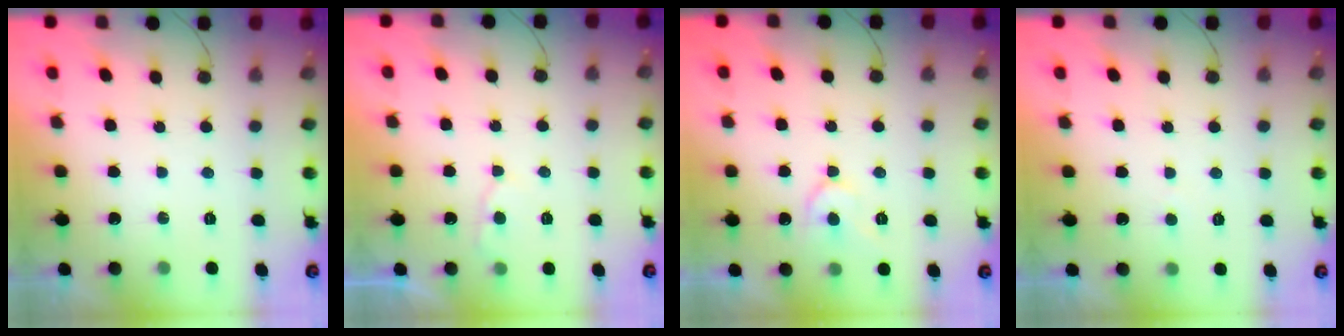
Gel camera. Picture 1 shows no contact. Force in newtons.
{"total": 3.7, "press": 3.7, "slide": 0.4}
{"total": 7.7, "press": 7.6, "slide": 1.0}
{"total": 1.5, "press": 1.5, "slide": 0.2}